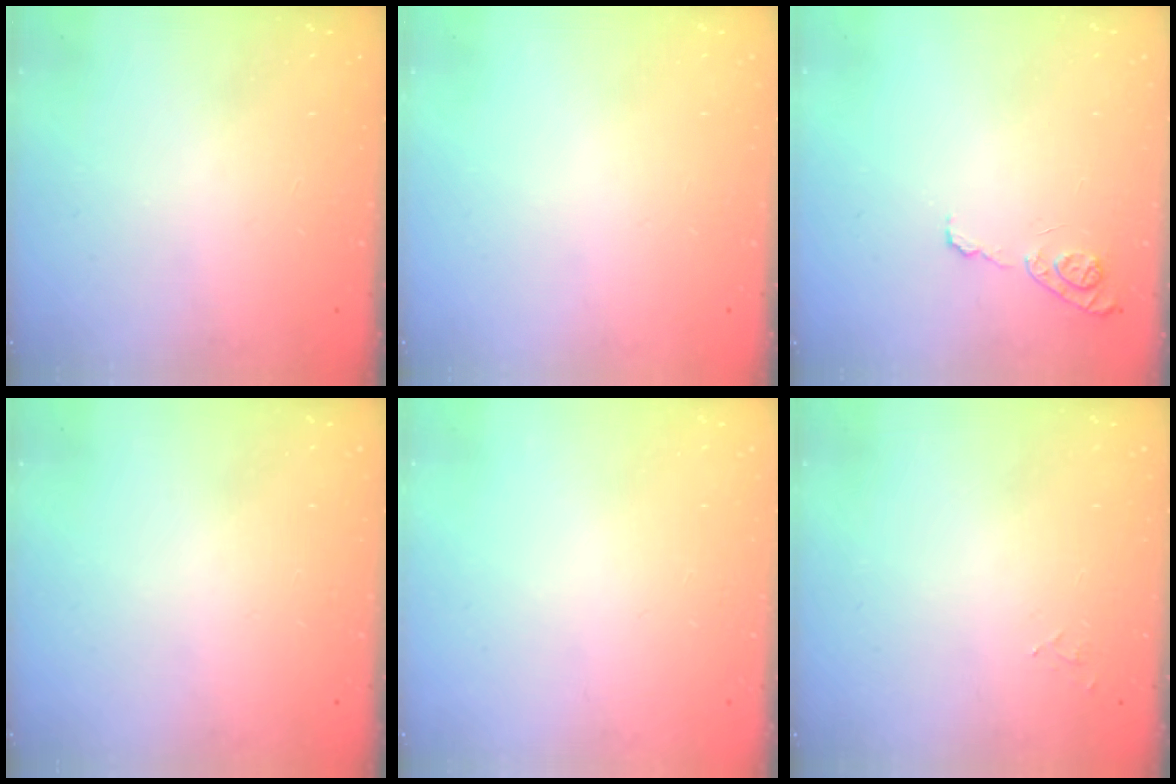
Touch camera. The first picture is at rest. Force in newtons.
{"total": 0.0}
{"total": 7.6, "press": 7.5, "slide": 0.8}
{"total": 0.0}
{"total": 0.0}
{"total": 5.2, "press": 5.2, "slide": 0.4}